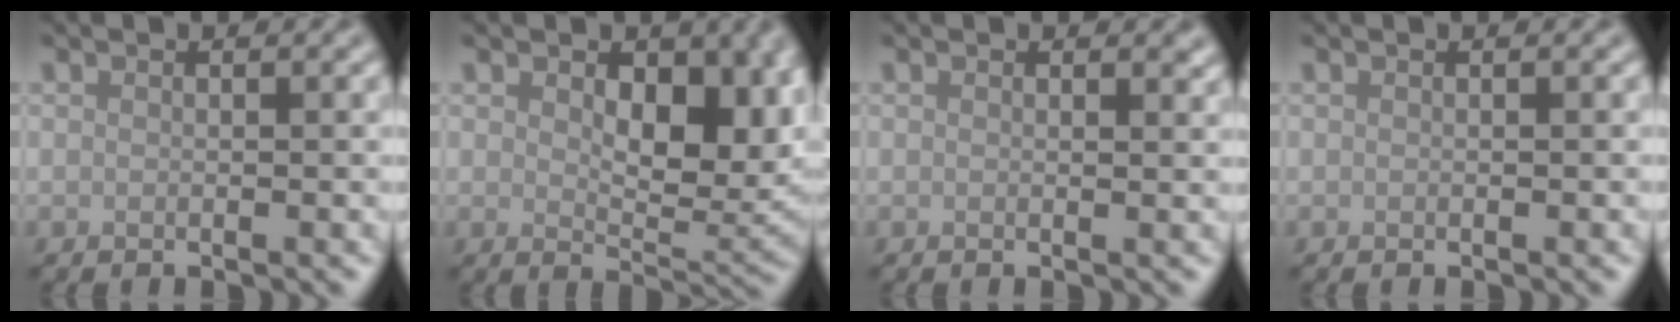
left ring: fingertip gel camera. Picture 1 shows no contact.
{"total": 8.2, "force": [1.8, 4.7, 6.5], "torque": [-0.098, -0.012, 0.035]}
{"total": 0.7, "force": [0.5, 0.3, 0.4], "torque": [-0.002, -0.004, 0.008]}
{"total": 0.0}